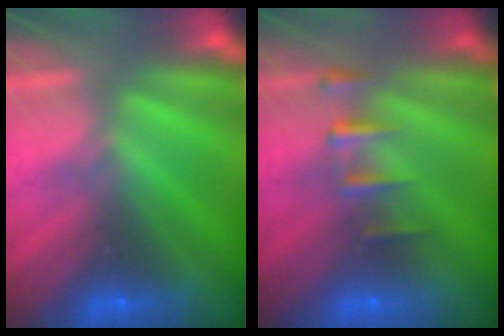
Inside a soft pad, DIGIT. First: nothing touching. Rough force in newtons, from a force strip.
{"total": 2.3}